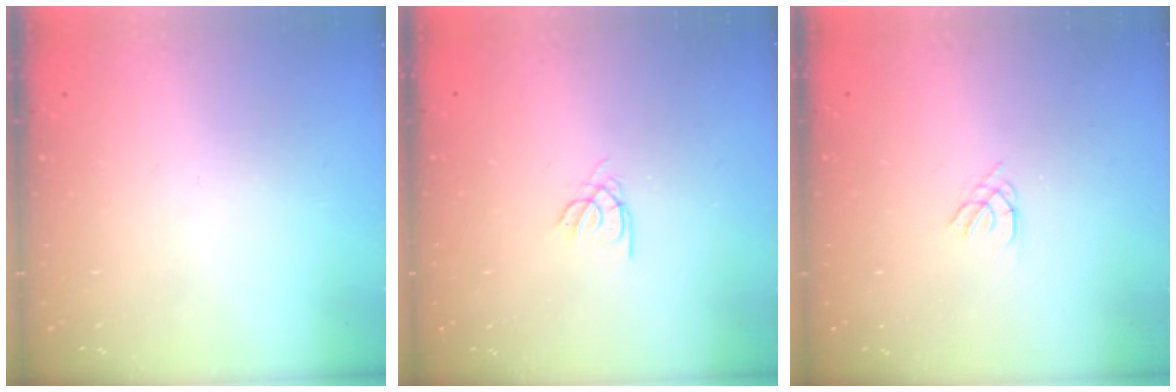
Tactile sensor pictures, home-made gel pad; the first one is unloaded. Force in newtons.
{"total": 2.2, "press": 2.2, "slide": 0.2}
{"total": 1.2, "press": 1.2, "slide": 0.3}